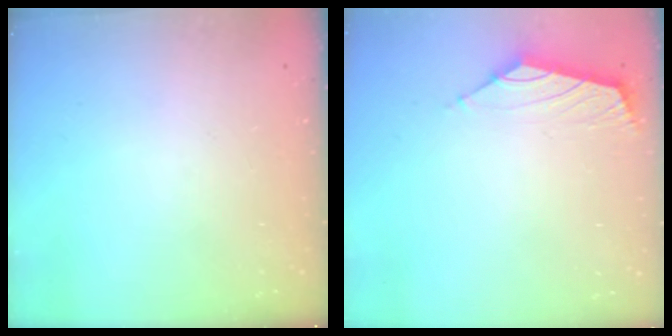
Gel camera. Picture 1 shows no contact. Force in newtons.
{"total": 1.8, "press": 1.6, "slide": 0.7}